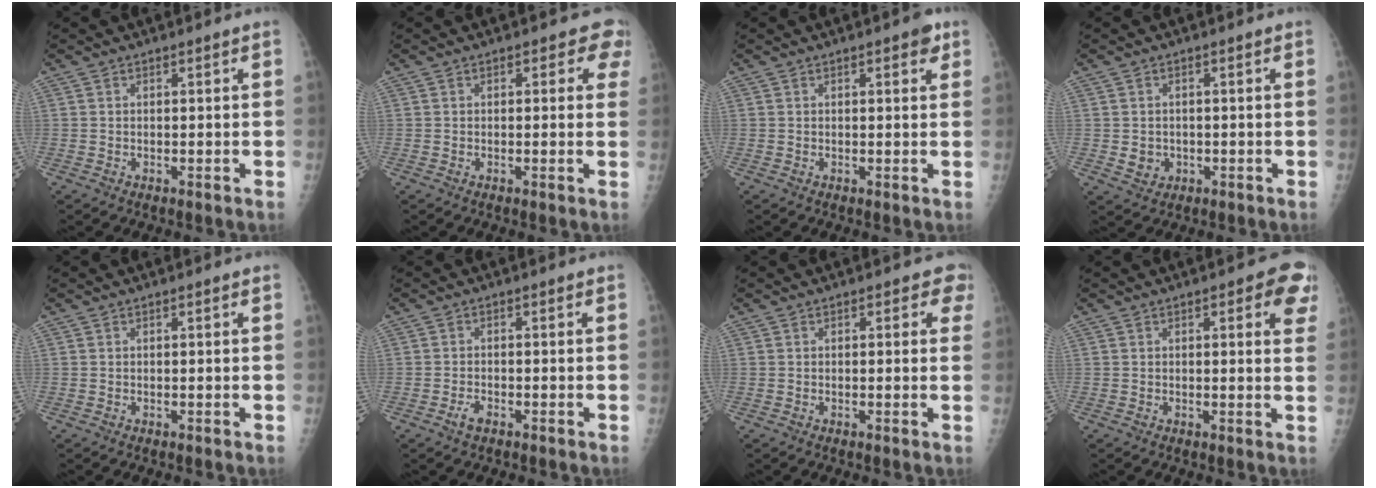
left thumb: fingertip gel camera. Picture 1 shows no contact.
{"total": 3.5, "force": [1.7, 2.2, 2.1], "torque": [0.017, -0.001, 0.006]}
{"total": 2.3, "force": [1.2, 0.9, 1.7], "torque": [-0.011, -0.001, 0.011]}
{"total": 3.1, "force": [-0.4, 2.8, 1.3], "torque": [-0.009, 0.001, 0.003]}
{"total": 0.0}
{"total": 2.0, "force": [-1.3, 1.0, 1.2], "torque": [-0.027, 0.004, -0.024]}
{"total": 2.8, "force": [1.3, 1.7, 1.9], "torque": [0.008, 0.000, 0.005]}
{"total": 7.1, "force": [3.1, 2.6, 5.8], "torque": [-0.038, -0.005, 0.027]}